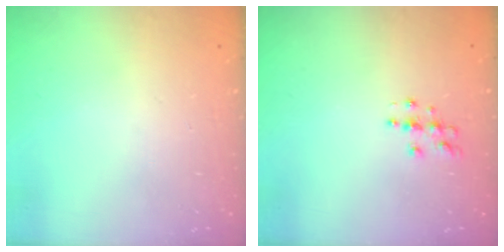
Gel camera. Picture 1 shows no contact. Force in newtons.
{"total": 4.1, "press": 4.1, "slide": 0.5}